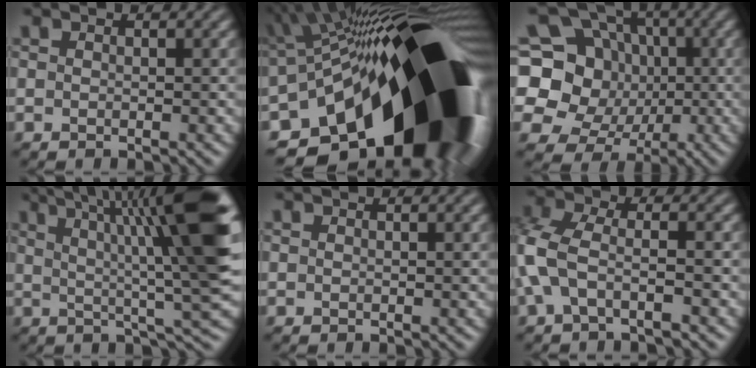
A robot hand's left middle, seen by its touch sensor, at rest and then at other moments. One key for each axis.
{"total": 21.8, "fx": -7.6, "fy": 10.4, "fz": 17.6, "tx": -0.266, "ty": -0.034, "tz": -0.123}
{"total": 14.5, "fx": 0.3, "fy": 13.1, "fz": 6.1, "tx": -0.169, "ty": 0.030, "tz": -0.019}
{"total": 12.6, "fx": 4.2, "fy": 1.9, "fz": 11.7, "tx": -0.170, "ty": 0.013, "tz": 0.068}
{"total": 0.6, "fx": 0.3, "fy": 0.2, "fz": 0.5, "tx": -0.001, "ty": 0.005, "tz": 0.003}
{"total": 4.9, "fx": -1.5, "fy": 2.5, "fz": 3.9, "tx": -0.105, "ty": 0.005, "tz": -0.038}